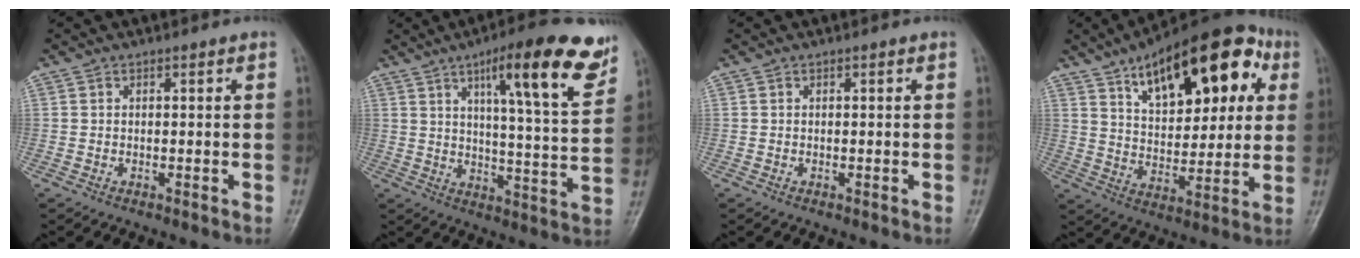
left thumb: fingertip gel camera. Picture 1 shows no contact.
{"total": 18.1, "force": [10.1, 3.5, 14.6], "torque": [-0.184, -0.041, 0.146]}
{"total": 0.0}
{"total": 23.8, "force": [10.2, 11.4, 18.2], "torque": [-0.231, -0.006, 0.159]}